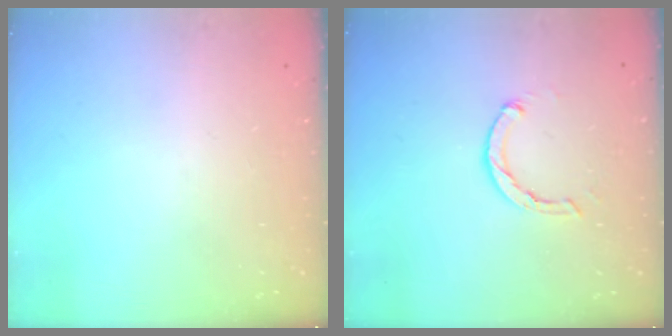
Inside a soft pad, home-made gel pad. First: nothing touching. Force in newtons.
{"total": 2.1, "press": 2.1, "slide": 0.3}